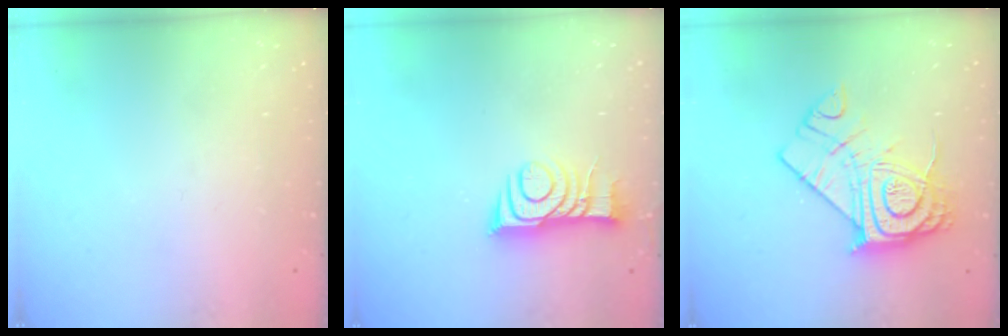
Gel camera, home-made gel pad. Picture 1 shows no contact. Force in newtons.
{"total": 10.6, "press": 10.6, "slide": 1.0}
{"total": 19.5, "press": 19.4, "slide": 1.6}